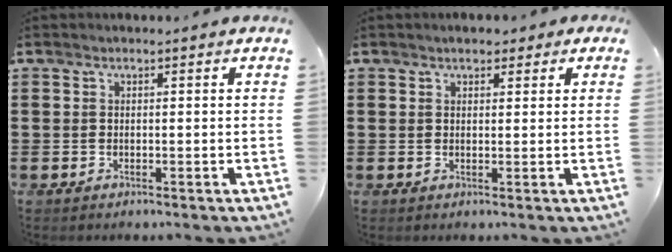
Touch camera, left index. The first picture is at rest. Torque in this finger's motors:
{"motor_torque": [1.09, -1.05, 0.38, 0.06]}